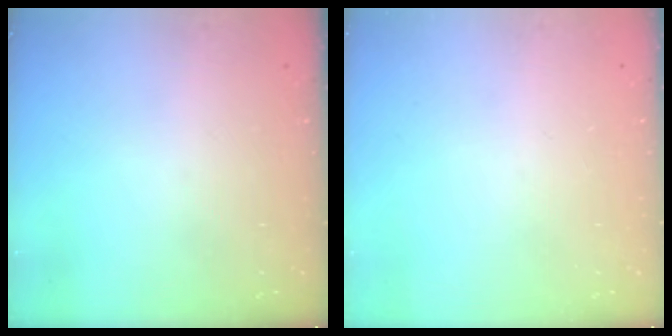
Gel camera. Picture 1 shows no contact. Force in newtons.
{"total": 0.0}